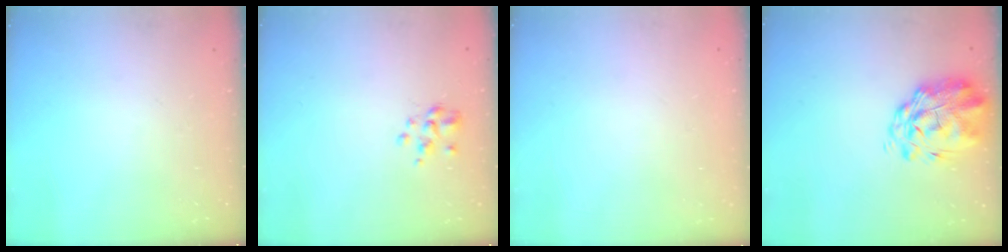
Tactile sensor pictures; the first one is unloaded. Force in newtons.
{"total": 2.7, "press": 2.6, "slide": 0.6}
{"total": 1.8, "press": 1.8, "slide": 0.2}
{"total": 3.1, "press": 2.6, "slide": 1.7}